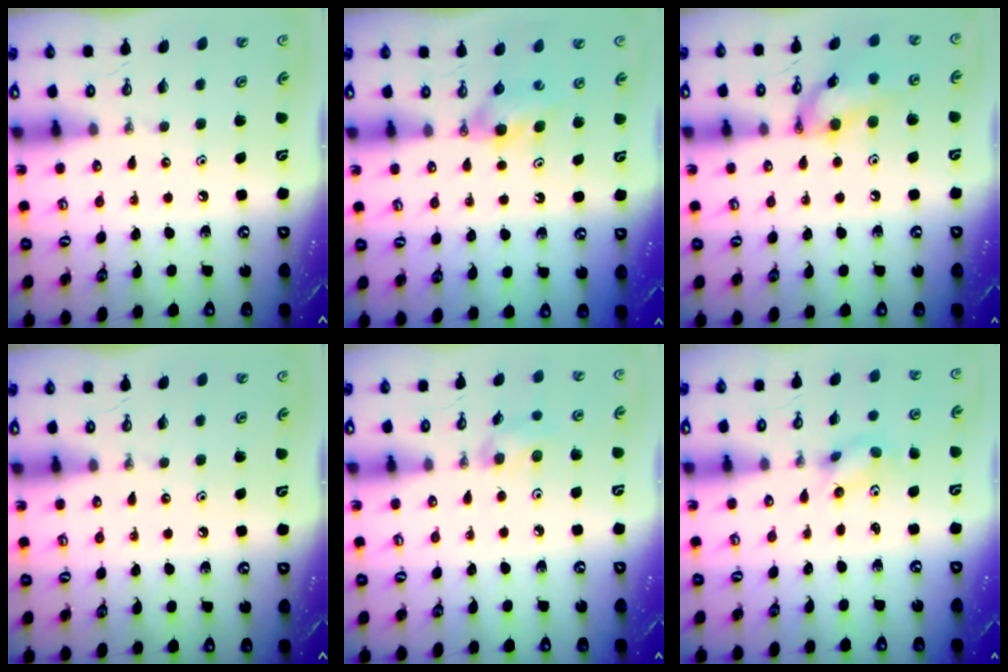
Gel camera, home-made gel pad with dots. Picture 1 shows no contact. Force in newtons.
{"total": 5.1, "press": 5.0, "slide": 0.6}
{"total": 12.7, "press": 12.7, "slide": 1.0}
{"total": 0.0}
{"total": 6.8, "press": 6.4, "slide": 2.1}
{"total": 2.6, "press": 2.4, "slide": 1.0}